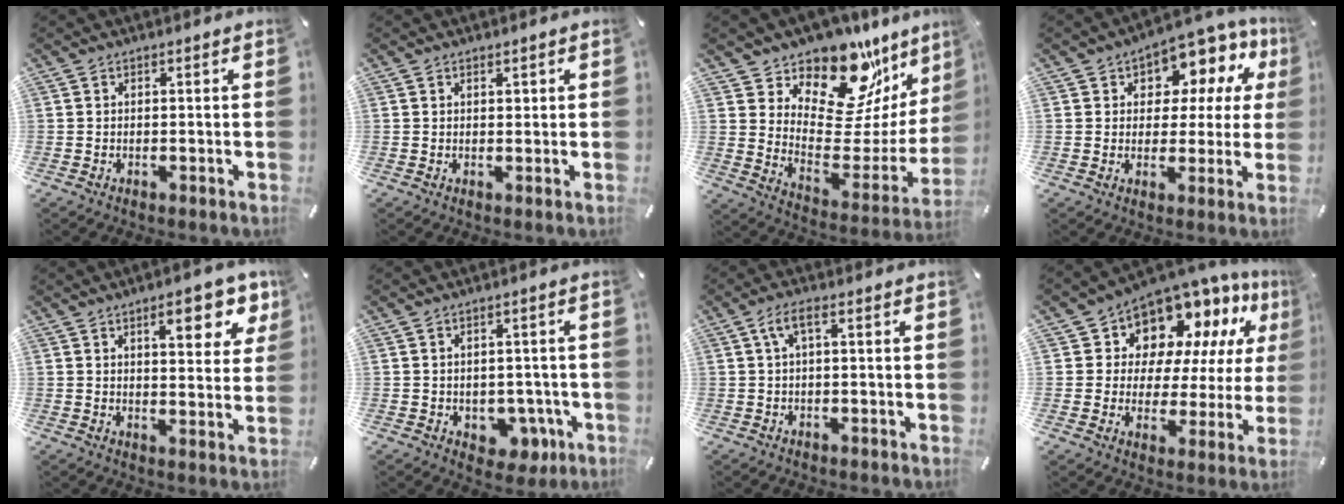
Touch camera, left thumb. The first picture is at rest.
{"total": 1.0, "force": [0.4, 0.7, 0.6], "torque": [-0.003, -0.001, 0.005]}
{"total": 17.2, "force": [13.8, 8.4, 5.9], "torque": [-0.074, -0.132, 0.231]}
{"total": 9.6, "force": [5.1, 6.5, 4.9], "torque": [-0.067, -0.044, 0.091]}
{"total": 11.6, "force": [6.1, 4.5, 8.9], "torque": [-0.107, -0.025, 0.095]}
{"total": 5.4, "force": [-0.8, 4.7, 2.7], "torque": [-0.021, -0.002, -0.013]}
{"total": 4.1, "force": [0.5, 1.2, 3.9], "torque": [-0.075, 0.010, 0.007]}
{"total": 12.6, "force": [9.8, 7.3, 2.7], "torque": [-0.052, -0.094, 0.176]}